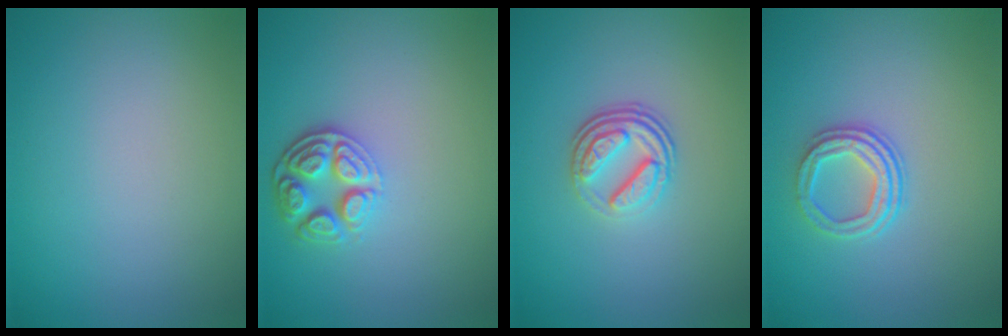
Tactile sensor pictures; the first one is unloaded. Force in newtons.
{"total": 3.9, "press": 3.1, "slide": 2.4}
{"total": 3.6, "press": 2.5, "slide": 2.5}
{"total": 3.0, "press": 2.4, "slide": 1.7}